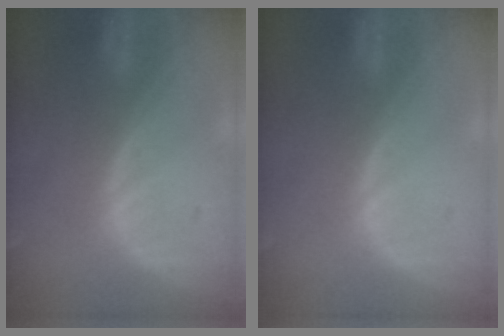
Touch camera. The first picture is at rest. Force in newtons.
{"total": 0.0}